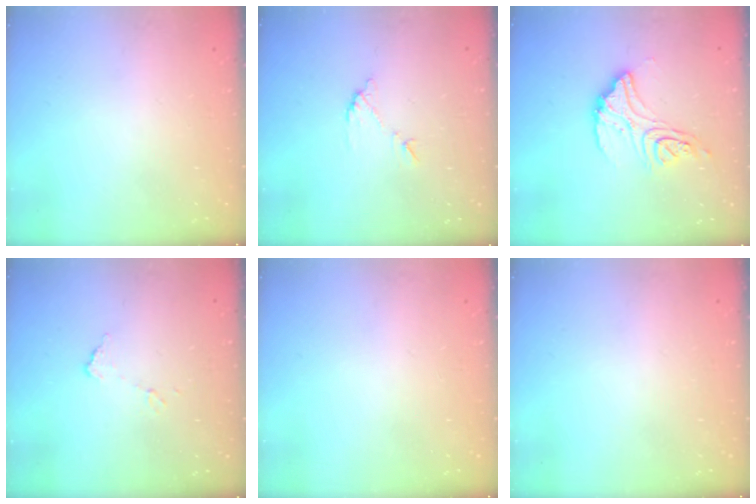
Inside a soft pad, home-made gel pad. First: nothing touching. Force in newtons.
{"total": 7.2, "press": 7.2, "slide": 0.2}
{"total": 14.4, "press": 14.3, "slide": 0.9}
{"total": 4.8, "press": 4.8, "slide": 0.2}
{"total": 0.0}
{"total": 0.0}